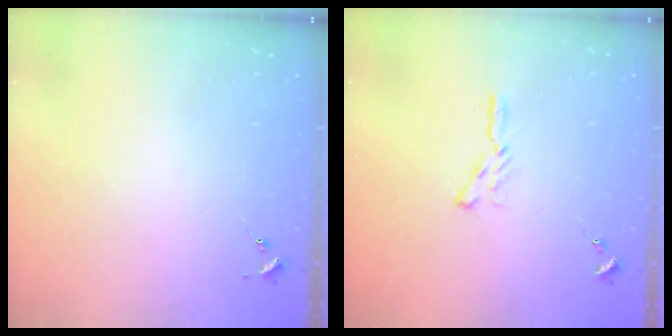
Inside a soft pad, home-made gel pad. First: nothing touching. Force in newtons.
{"total": 5.8, "press": 5.7, "slide": 0.6}